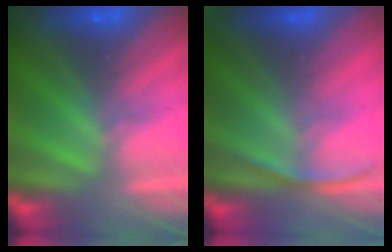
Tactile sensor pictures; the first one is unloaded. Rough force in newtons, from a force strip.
{"total": 2.8}